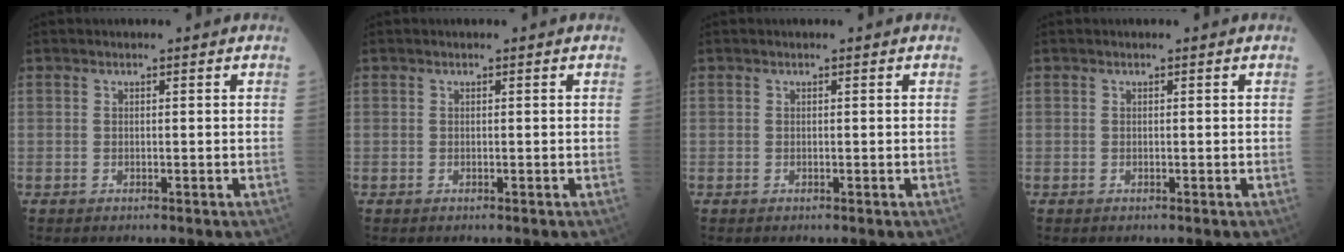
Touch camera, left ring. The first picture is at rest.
{"total": 0.0}
{"total": 0.0}
{"total": 0.0}